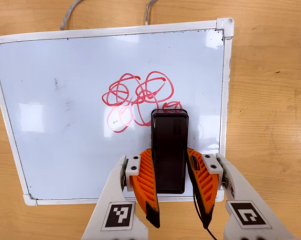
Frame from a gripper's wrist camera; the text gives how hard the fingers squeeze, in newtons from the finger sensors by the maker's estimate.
{"total": 4.3, "left": 2.8, "right": 5.7}